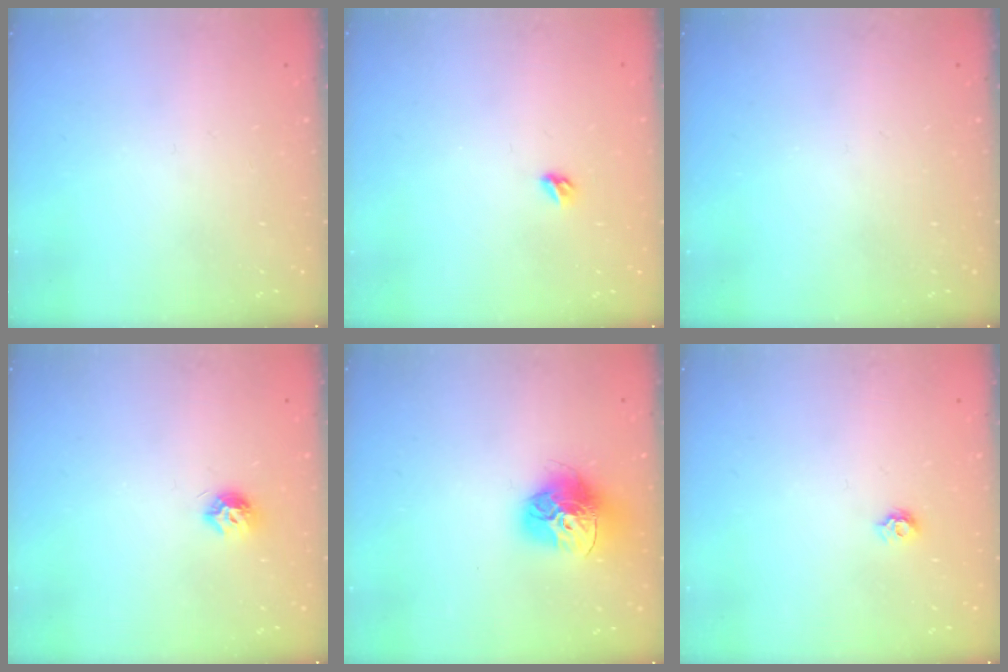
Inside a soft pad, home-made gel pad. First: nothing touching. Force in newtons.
{"total": 3.4, "press": 3.3, "slide": 0.8}
{"total": 0.0}
{"total": 6.5, "press": 6.5, "slide": 0.3}
{"total": 16.0, "press": 15.9, "slide": 1.7}
{"total": 5.9, "press": 5.8, "slide": 0.7}